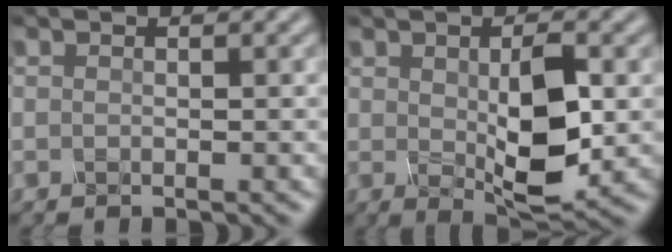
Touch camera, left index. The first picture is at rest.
{"total": 5.3, "force": [0.0, 1.9, 5.0], "torque": [-0.095, -0.007, 0.010]}